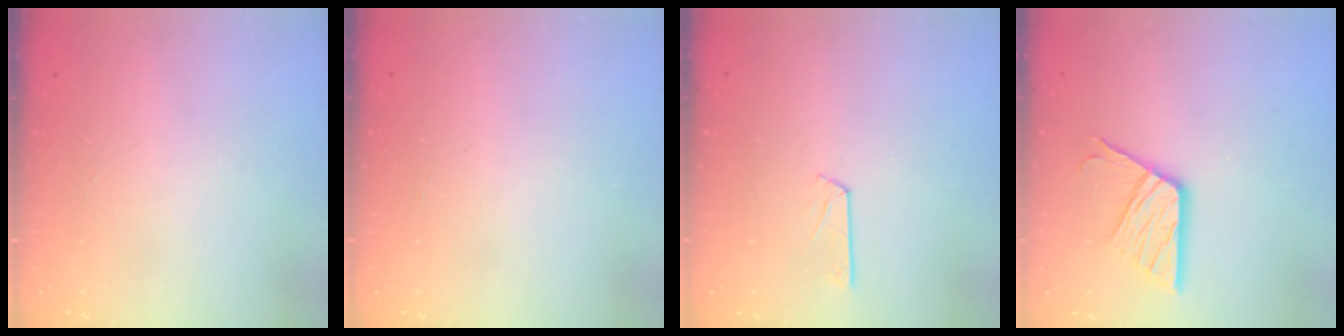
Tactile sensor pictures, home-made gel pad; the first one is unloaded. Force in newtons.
{"total": 0.0}
{"total": 3.7, "press": 3.6, "slide": 0.3}
{"total": 13.0, "press": 13.0, "slide": 1.1}